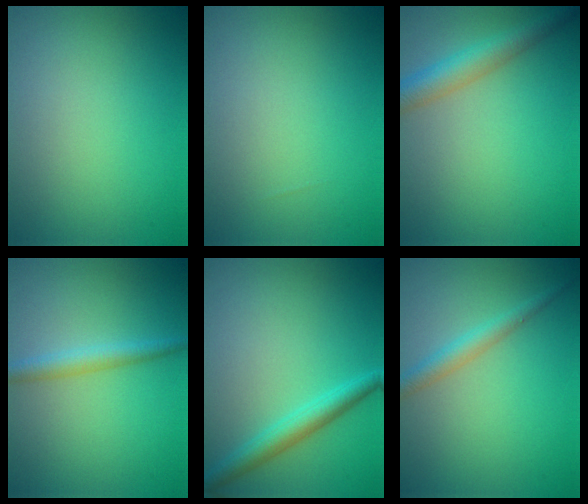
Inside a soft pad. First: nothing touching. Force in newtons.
{"total": 0.0}
{"total": 4.0, "press": 4.0, "slide": 0.1}
{"total": 2.2, "press": 2.2, "slide": 0.1}
{"total": 2.9, "press": 2.9, "slide": 0.1}
{"total": 2.1, "press": 2.1, "slide": 0.1}